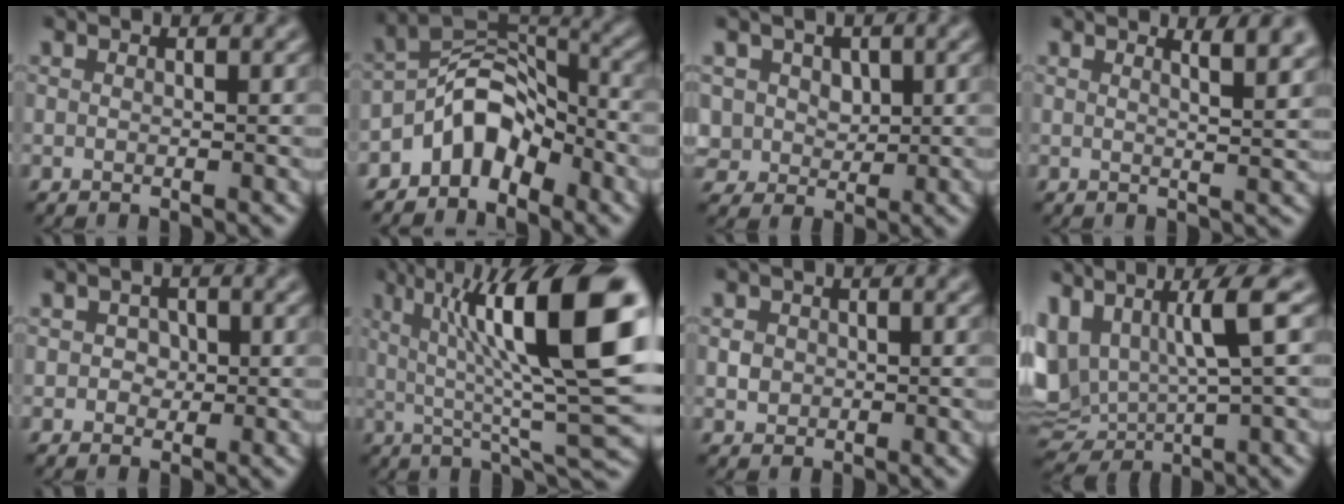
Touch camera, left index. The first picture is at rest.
{"total": 5.7, "force": [-3.5, 3.1, 3.2], "torque": [-0.041, 0.018, -0.070]}
{"total": 3.9, "force": [1.5, 3.3, 1.5], "torque": [-0.038, 0.003, 0.028]}
{"total": 3.7, "force": [2.4, 1.2, 2.6], "torque": [-0.020, 0.008, 0.025]}
{"total": 1.6, "force": [0.0, 1.4, 0.7], "torque": [-0.006, 0.002, -0.004]}
{"total": 14.4, "force": [3.7, 3.0, 13.6], "torque": [-0.194, 0.022, 0.057]}
{"total": 1.2, "force": [-0.1, 1.1, 0.3], "torque": [-0.004, 0.000, -0.001]}
{"total": 7.1, "force": [2.3, 2.4, 6.3], "torque": [-0.135, 0.003, 0.048]}